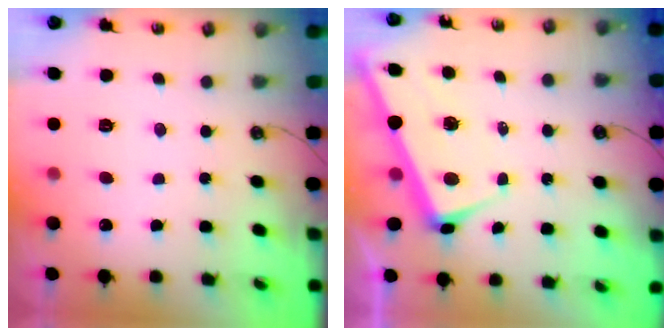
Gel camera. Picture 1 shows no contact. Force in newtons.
{"total": 2.8, "press": 2.7, "slide": 0.6}